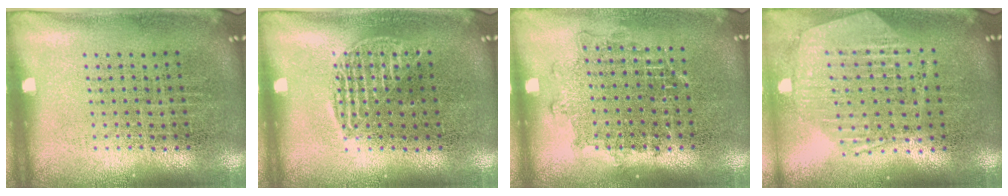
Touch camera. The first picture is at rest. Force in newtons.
{"total": 1.2, "press": 1.2, "slide": 0.2}
{"total": 1.2, "press": 1.1, "slide": 0.6}
{"total": 1.3, "press": 1.2, "slide": 0.4}